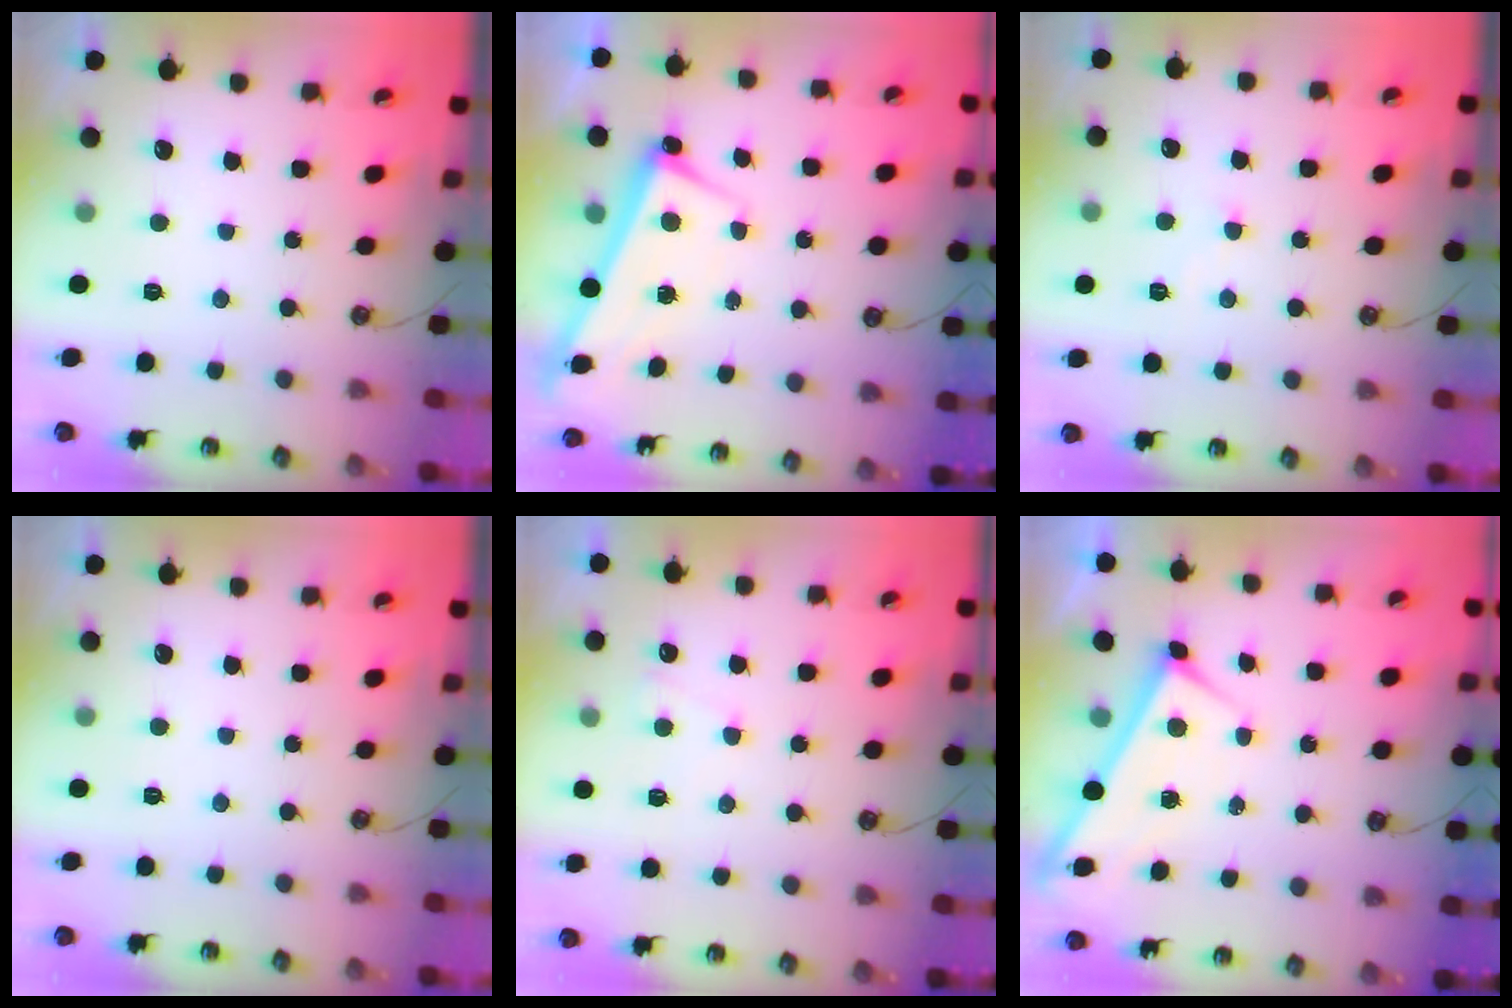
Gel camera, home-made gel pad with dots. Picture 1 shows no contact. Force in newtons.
{"total": 2.6, "press": 2.4, "slide": 0.9}
{"total": 1.1, "press": 1.0, "slide": 0.4}
{"total": 0.0}
{"total": 5.0, "press": 5.0, "slide": 0.5}
{"total": 1.2, "press": 1.1, "slide": 0.6}